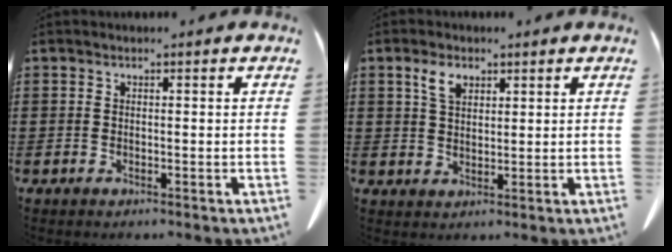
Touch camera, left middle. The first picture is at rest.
{"total": 3.5, "force": [2.0, 2.0, 2.0], "torque": [-0.040, 0.002, 0.036]}